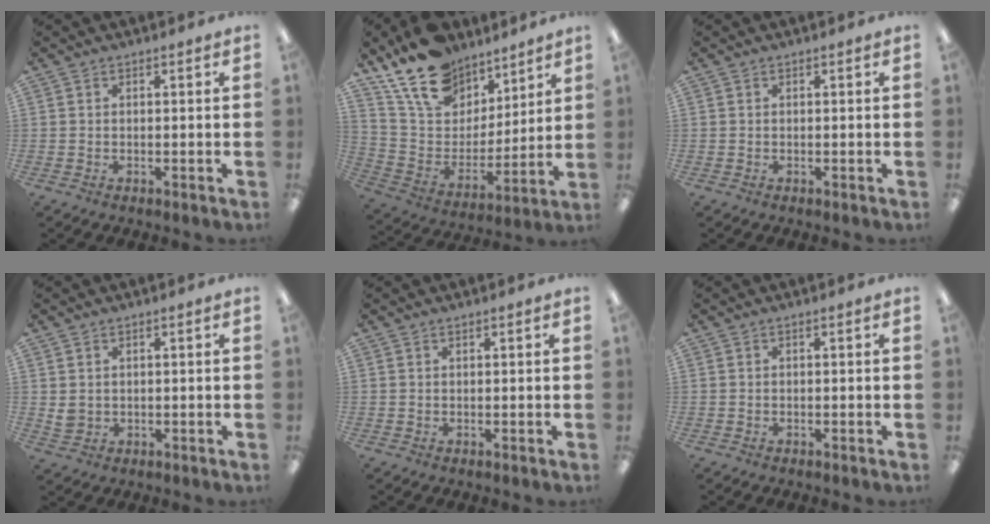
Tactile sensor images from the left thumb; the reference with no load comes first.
{"total": 18.7, "force": [13.7, 11.0, 6.5], "torque": [-0.140, -0.083, 0.259]}
{"total": 0.0}
{"total": 2.6, "force": [1.1, 2.2, 0.8], "torque": [-0.008, -0.003, 0.020]}
{"total": 0.5, "force": [0.5, 0.2, 0.1], "torque": [-0.001, 0.001, 0.009]}
{"total": 0.0}